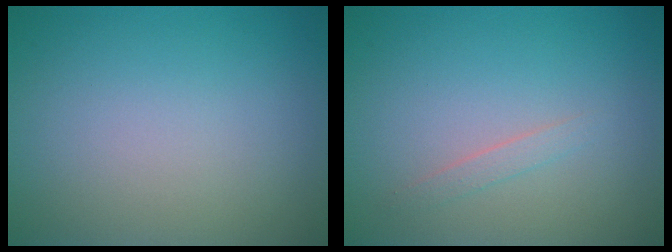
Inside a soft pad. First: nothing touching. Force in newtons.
{"total": 0.9, "press": 0.9, "slide": 0.0}